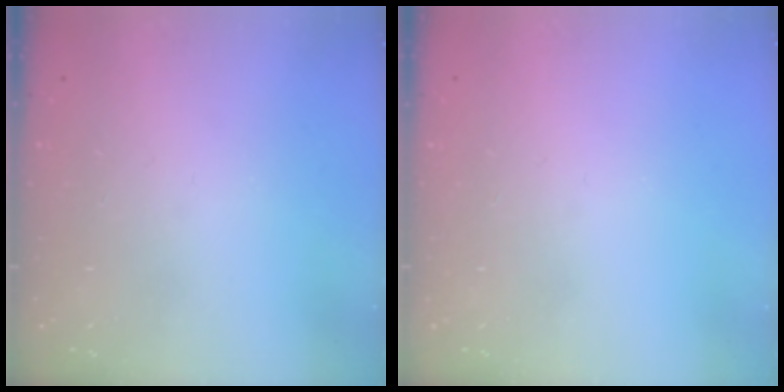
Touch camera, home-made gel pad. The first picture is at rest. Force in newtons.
{"total": 0.0}